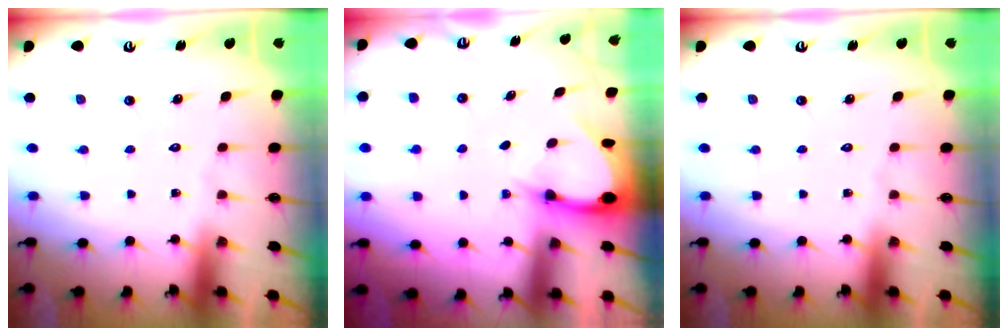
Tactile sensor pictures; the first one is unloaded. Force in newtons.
{"total": 3.4, "press": 3.4, "slide": 0.2}
{"total": 0.0}